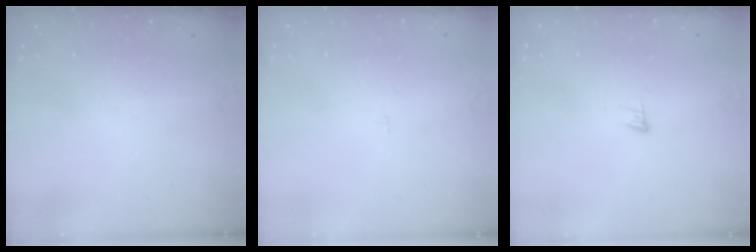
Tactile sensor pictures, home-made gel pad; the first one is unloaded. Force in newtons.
{"total": 1.6, "press": 1.6, "slide": 0.1}
{"total": 4.0, "press": 4.0, "slide": 0.3}